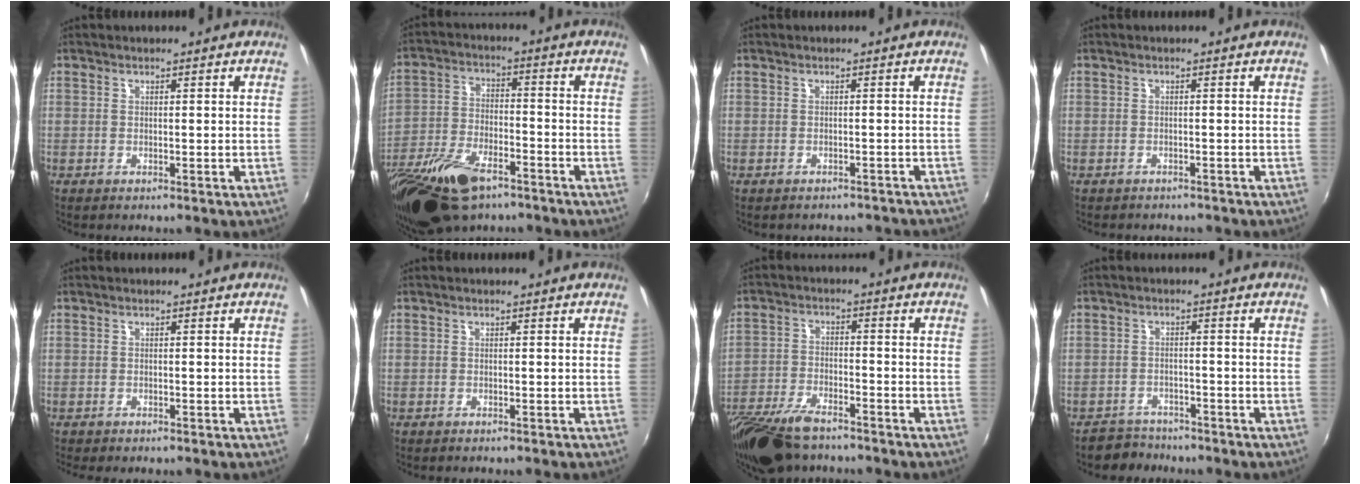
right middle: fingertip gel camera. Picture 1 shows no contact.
{"total": 19.3, "force": [-12.7, 8.9, 11.6], "torque": [-0.260, -0.033, -0.226]}
{"total": 7.1, "force": [-6.5, 2.2, 2.0], "torque": [-0.037, -0.006, -0.071]}
{"total": 2.0, "force": [-1.8, 0.9, 0.3], "torque": [-0.012, -0.007, -0.026]}
{"total": 1.1, "force": [-0.9, 0.5, 0.3], "torque": [-0.010, -0.006, -0.014]}
{"total": 0.6, "force": [-0.5, 0.1, 0.1], "torque": [-0.003, -0.001, -0.009]}
{"total": 14.1, "force": [-11.0, 5.0, 7.2], "torque": [-0.169, -0.023, -0.207]}
{"total": 4.2, "force": [-3.6, 2.2, -0.4], "torque": [-0.006, 0.011, -0.062]}